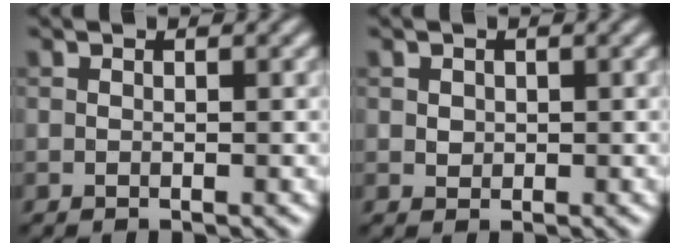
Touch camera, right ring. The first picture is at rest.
{"total": 0.9, "force": [0.3, 0.8, 0.3], "torque": [-0.003, -0.002, 0.007]}